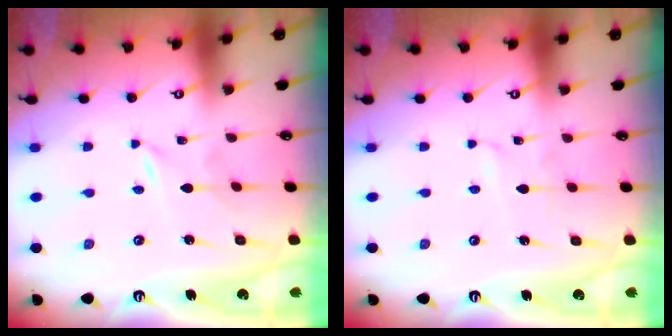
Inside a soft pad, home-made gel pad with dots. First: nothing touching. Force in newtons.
{"total": 1.2, "press": 1.2, "slide": 0.1}